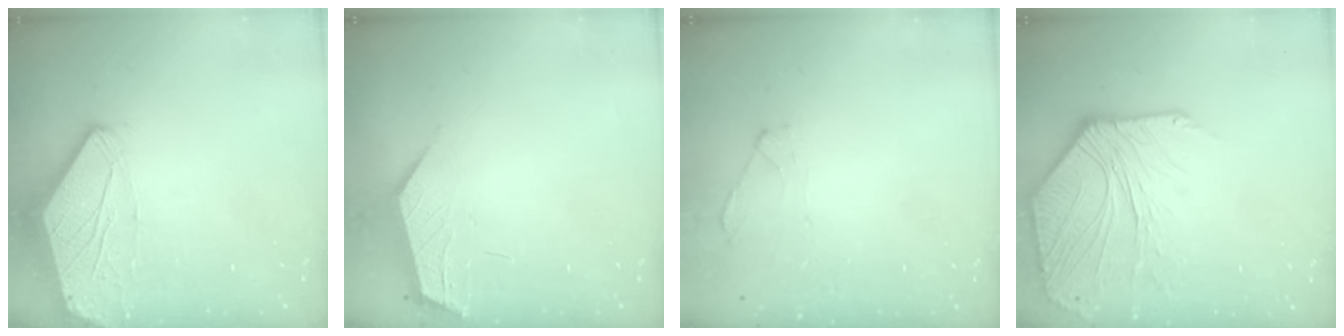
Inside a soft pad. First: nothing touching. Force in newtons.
{"total": 1.8, "press": 1.7, "slide": 0.4}
{"total": 2.3, "press": 2.2, "slide": 0.6}
{"total": 8.7, "press": 8.6, "slide": 1.2}